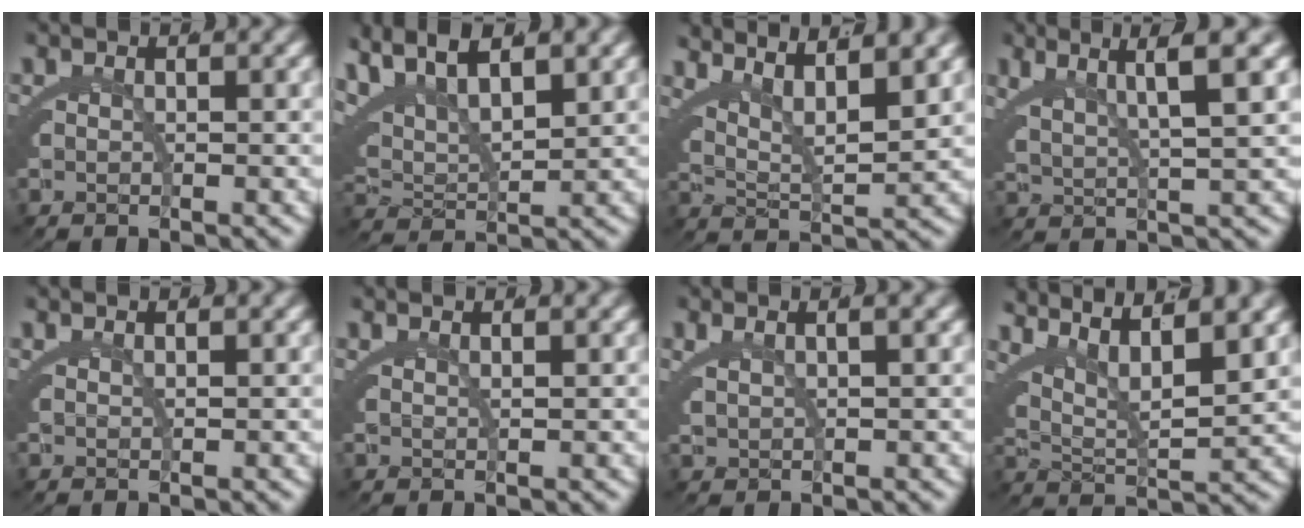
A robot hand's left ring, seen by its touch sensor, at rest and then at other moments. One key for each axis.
{"total": 8.9, "fx": 4.7, "fy": 5.3, "fz": 5.3, "tx": -0.122, "ty": 0.019, "tz": 0.068}
{"total": 7.1, "fx": 3.9, "fy": 3.6, "fz": 4.8, "tx": -0.088, "ty": 0.006, "tz": 0.055}
{"total": 5.4, "fx": 3.6, "fy": 1.1, "fz": 4.0, "tx": -0.064, "ty": 0.011, "tz": 0.059}
{"total": 1.2, "fx": 0.9, "fy": -0.9, "fz": 0.1, "tx": 0.000, "ty": -0.001, "tz": 0.020}
{"total": 1.5, "fx": 1.2, "fy": -0.9, "fz": 0.3, "tx": 0.002, "ty": 0.000, "tz": 0.024}
{"total": 1.8, "fx": 1.4, "fy": -0.5, "fz": 1.1, "tx": -0.015, "ty": 0.001, "tz": 0.033}
{"total": 8.4, "fx": 4.1, "fy": 4.7, "fz": 5.7, "tx": -0.114, "ty": 0.001, "tz": 0.059}